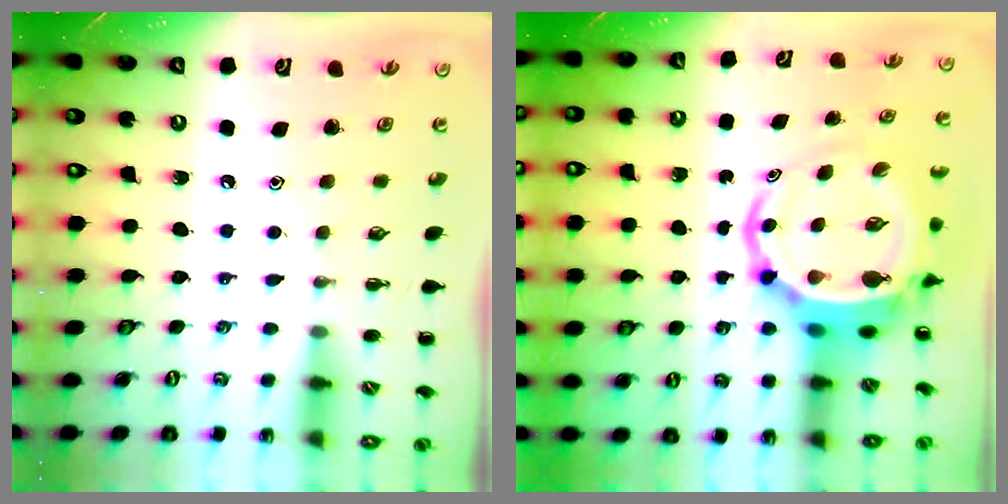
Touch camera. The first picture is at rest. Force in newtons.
{"total": 7.7, "press": 7.4, "slide": 2.2}